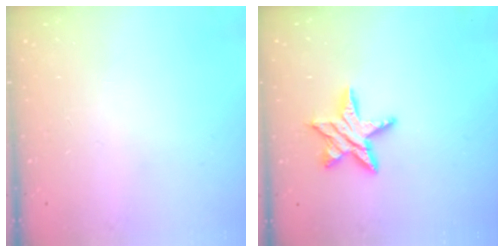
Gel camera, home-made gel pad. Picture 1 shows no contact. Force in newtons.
{"total": 10.4, "press": 10.4, "slide": 0.5}